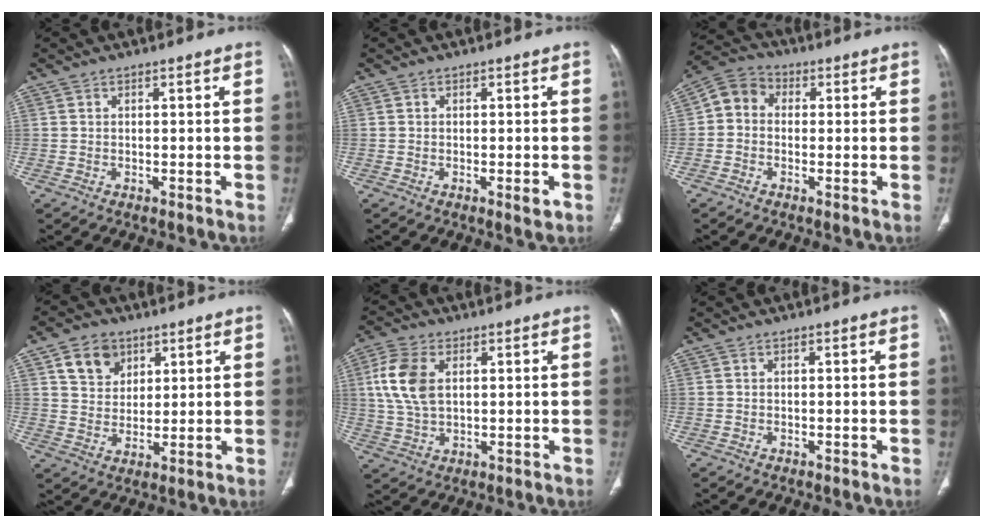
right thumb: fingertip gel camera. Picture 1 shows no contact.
{"total": 1.6, "force": [-0.6, 0.4, 1.4], "torque": [-0.017, -0.002, -0.007]}
{"total": 6.1, "force": [0.0, 5.2, 3.3], "torque": [-0.048, 0.020, -0.018]}
{"total": 8.0, "force": [4.1, 6.1, 3.2], "torque": [-0.030, -0.020, 0.076]}
{"total": 9.7, "force": [2.3, 5.9, 7.3], "torque": [-0.156, 0.001, 0.047]}
{"total": 0.0}